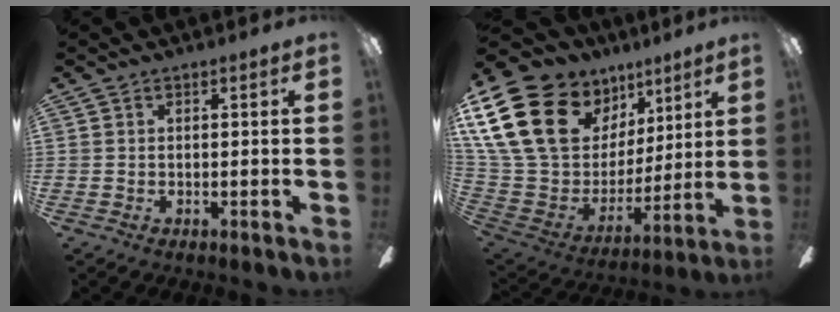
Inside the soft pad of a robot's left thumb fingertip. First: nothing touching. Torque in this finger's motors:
{"motor_torque": [2.50, 2.51, 1.37, -1.39, 0.32]}